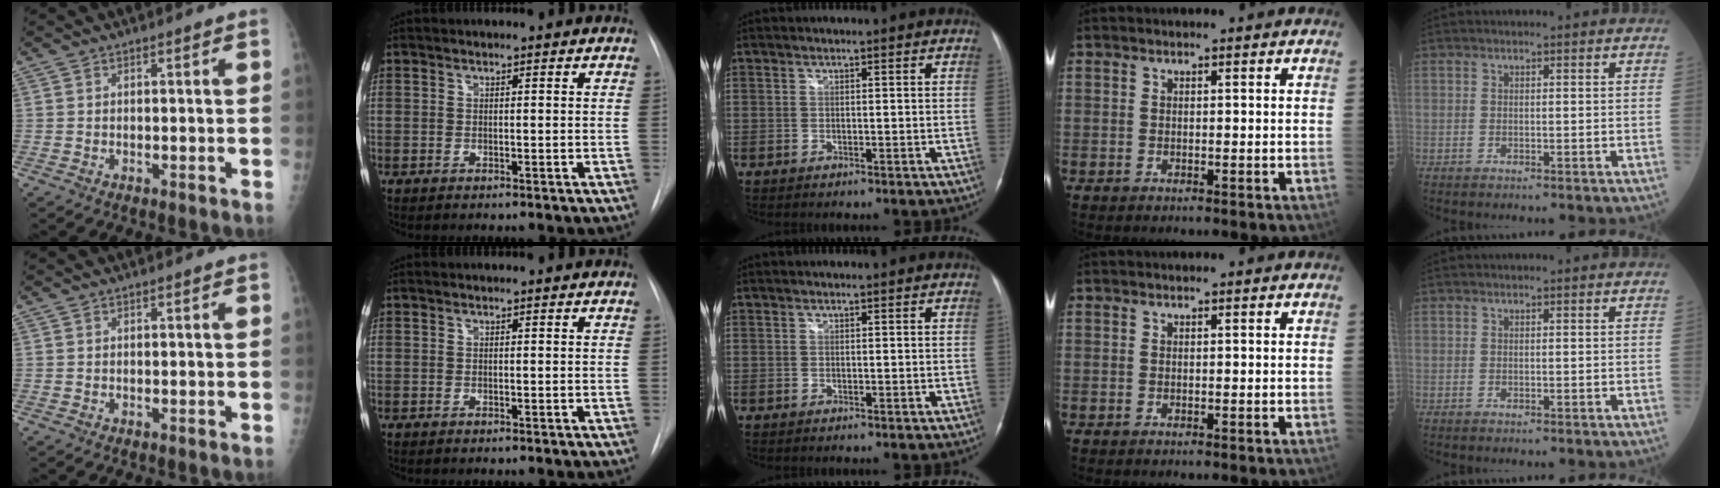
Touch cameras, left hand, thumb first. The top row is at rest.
{}